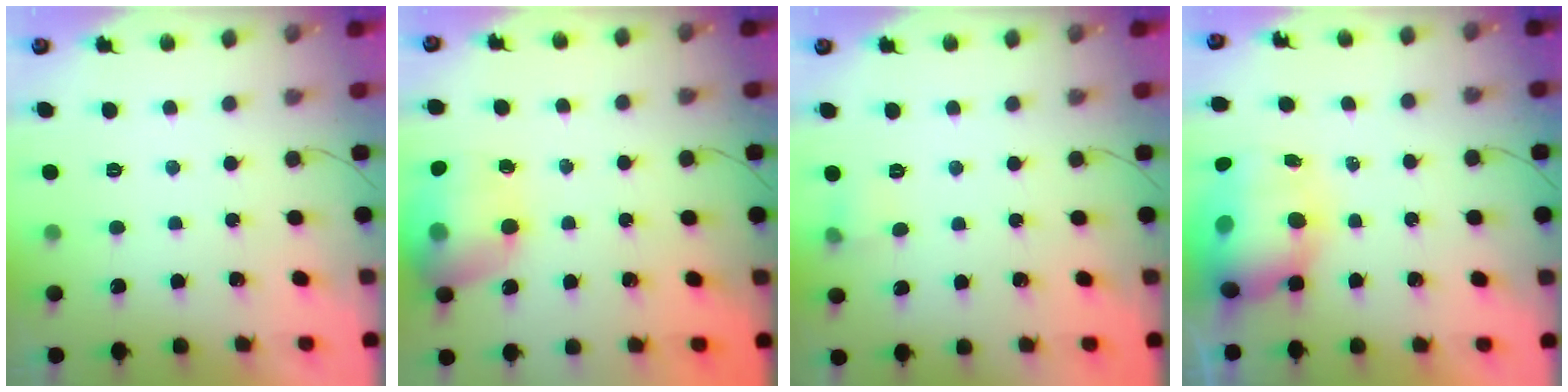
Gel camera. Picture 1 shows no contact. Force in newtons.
{"total": 16.5, "press": 16.4, "slide": 1.6}
{"total": 5.1, "press": 4.8, "slide": 1.7}
{"total": 14.3, "press": 13.9, "slide": 3.2}